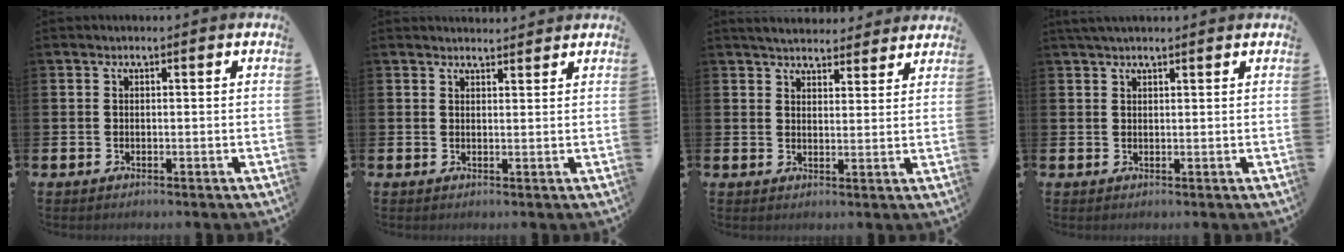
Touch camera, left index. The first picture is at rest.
{"total": 2.1, "force": [2.0, 0.2, -0.1], "torque": [0.009, -0.013, 0.035]}
{"total": 4.2, "force": [4.1, 0.7, 0.3], "torque": [-0.016, -0.021, 0.074]}
{"total": 1.9, "force": [1.7, 0.3, 0.7], "torque": [-0.016, 0.003, 0.032]}